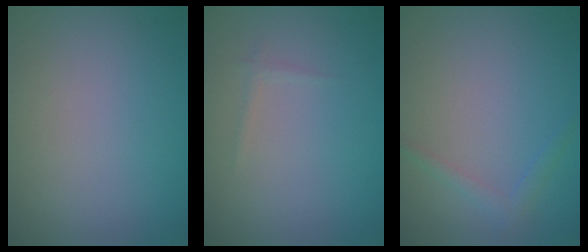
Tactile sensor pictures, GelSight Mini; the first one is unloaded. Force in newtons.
{"total": 0.6, "press": 0.6, "slide": 0.0}
{"total": 1.2, "press": 1.2, "slide": 0.1}